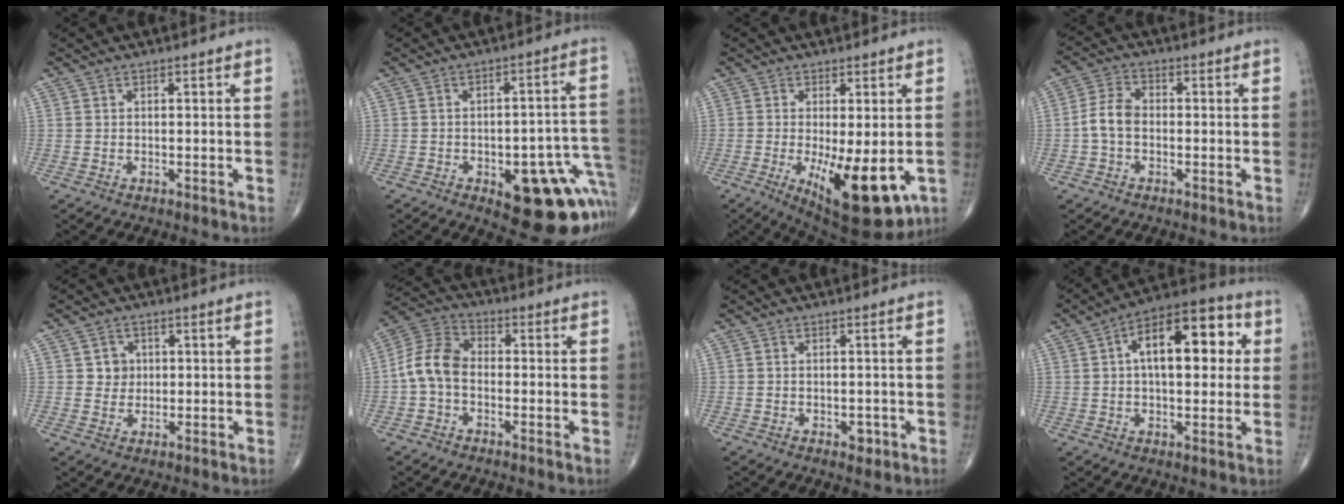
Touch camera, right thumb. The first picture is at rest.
{"total": 18.9, "force": [-7.1, 8.0, 15.6], "torque": [-0.119, 0.049, -0.068]}
{"total": 13.9, "force": [-3.6, 4.9, 12.5], "torque": [-0.186, -0.026, -0.039]}
{"total": 5.2, "force": [-0.9, 3.4, 3.8], "torque": [-0.075, 0.018, -0.026]}
{"total": 3.1, "force": [0.6, 3.0, 0.9], "torque": [0.007, 0.002, 0.007]}
{"total": 8.3, "force": [-1.4, 5.7, 5.9], "torque": [-0.108, 0.027, -0.043]}
{"total": 1.9, "force": [-0.7, 1.2, 1.2], "torque": [-0.009, 0.001, -0.008]}
{"total": 17.3, "force": [3.7, 8.5, 14.6], "torque": [-0.182, 0.025, 0.047]}